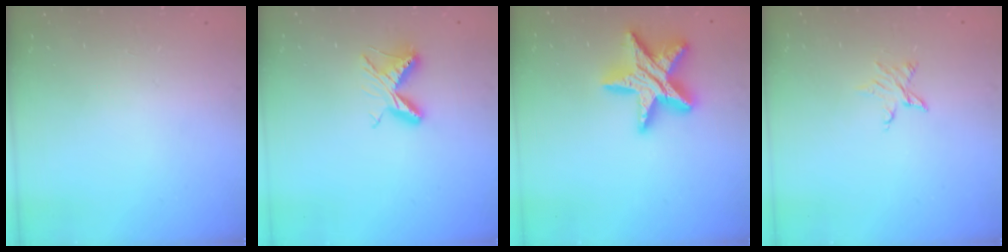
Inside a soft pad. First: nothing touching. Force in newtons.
{"total": 7.2, "press": 7.2, "slide": 0.8}
{"total": 17.7, "press": 17.6, "slide": 1.2}
{"total": 3.6, "press": 3.6, "slide": 0.4}